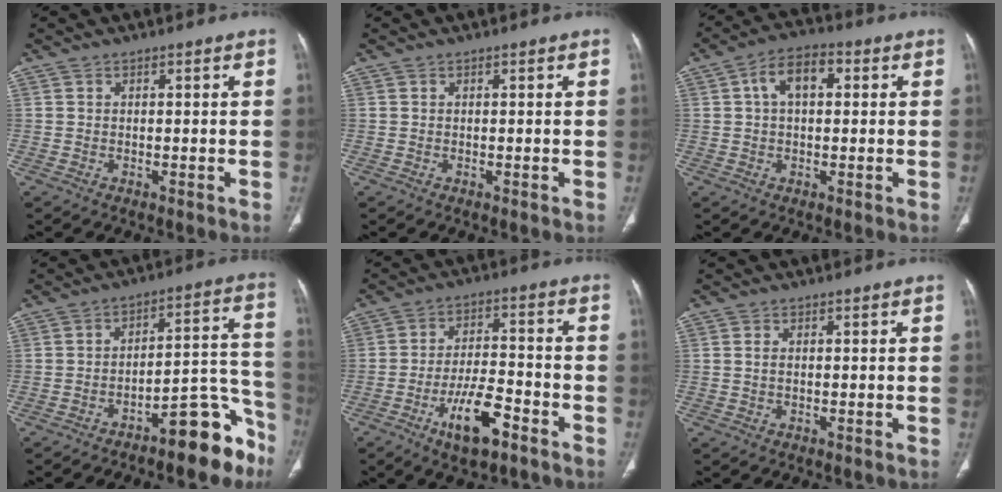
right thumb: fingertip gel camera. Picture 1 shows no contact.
{"total": 0.0}
{"total": 7.3, "force": [1.7, 4.2, 5.7], "torque": [-0.091, 0.020, 0.021]}
{"total": 12.6, "force": [-8.8, 4.0, 8.1], "torque": [-0.057, 0.107, -0.130]}
{"total": 10.3, "force": [-5.6, 3.8, 7.8], "torque": [-0.132, 0.033, -0.092]}
{"total": 0.9, "force": [0.1, 0.6, 0.7], "torque": [-0.015, 0.004, 0.001]}